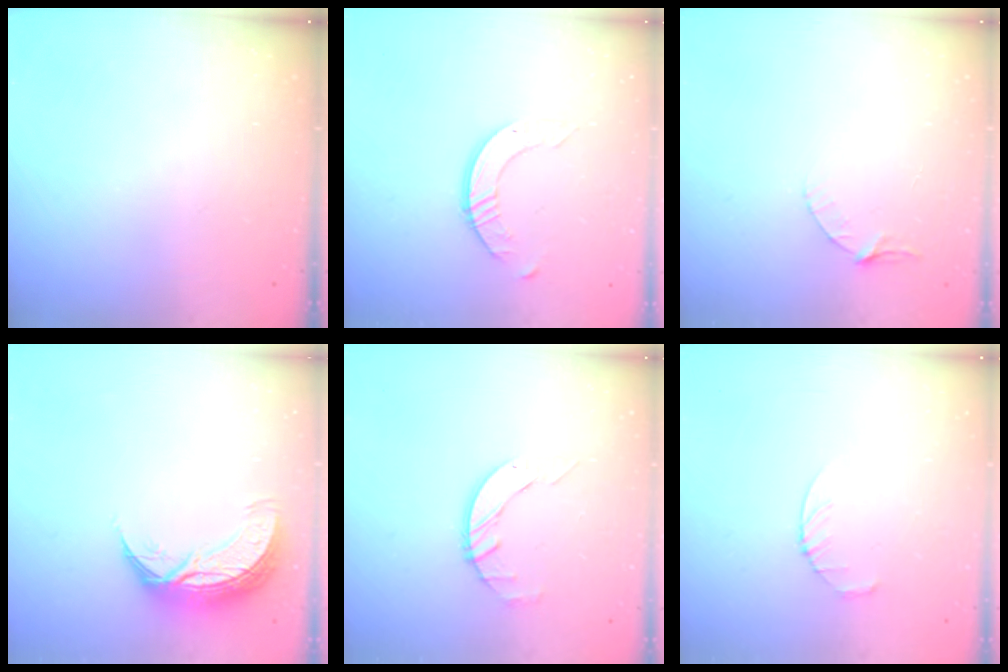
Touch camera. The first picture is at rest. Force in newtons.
{"total": 2.5, "press": 2.5, "slide": 0.3}
{"total": 3.5, "press": 3.4, "slide": 0.4}
{"total": 10.3, "press": 10.2, "slide": 0.7}
{"total": 2.7, "press": 2.7, "slide": 0.3}
{"total": 3.2, "press": 3.1, "slide": 0.4}